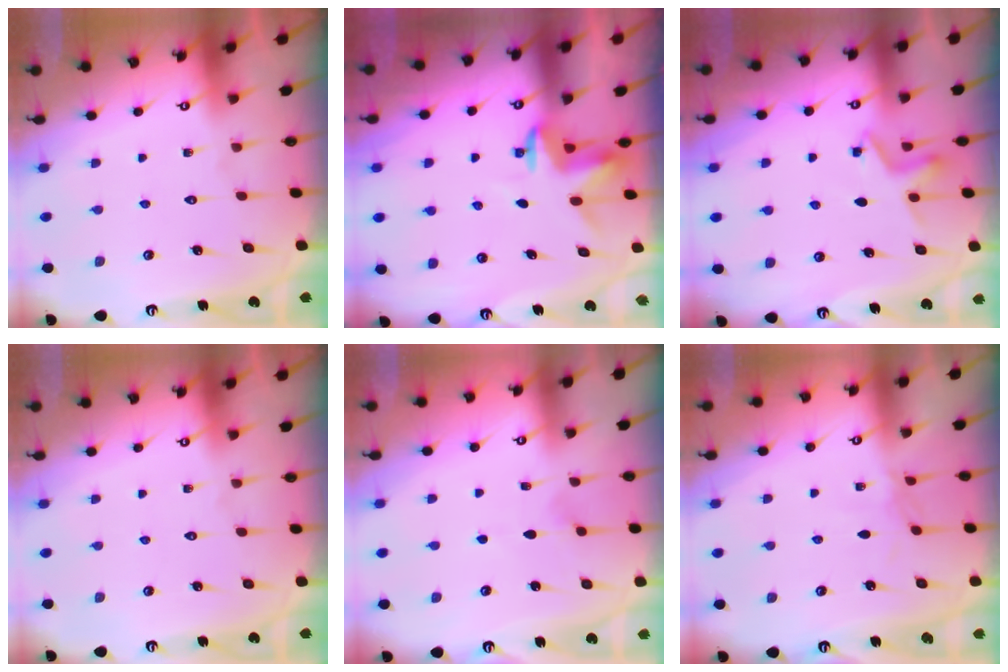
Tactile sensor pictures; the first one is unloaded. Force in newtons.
{"total": 4.0, "press": 4.0, "slide": 0.2}
{"total": 3.5, "press": 3.3, "slide": 1.0}
{"total": 0.0}
{"total": 3.4, "press": 3.0, "slide": 1.5}
{"total": 2.3, "press": 2.3, "slide": 0.5}